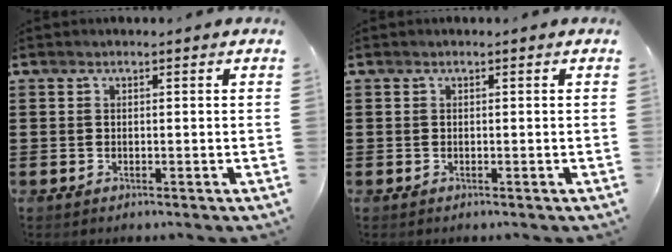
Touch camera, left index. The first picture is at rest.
{"total": 0.0}